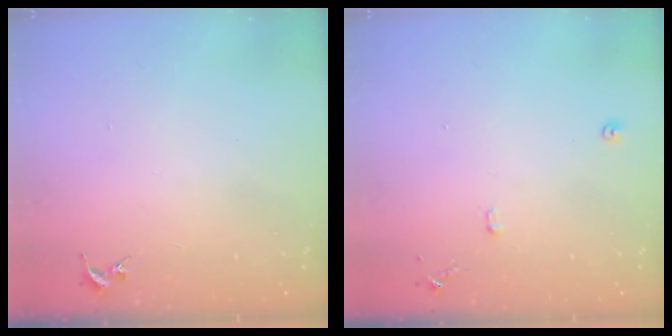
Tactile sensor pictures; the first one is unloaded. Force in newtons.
{"total": 7.4, "press": 7.4, "slide": 0.8}